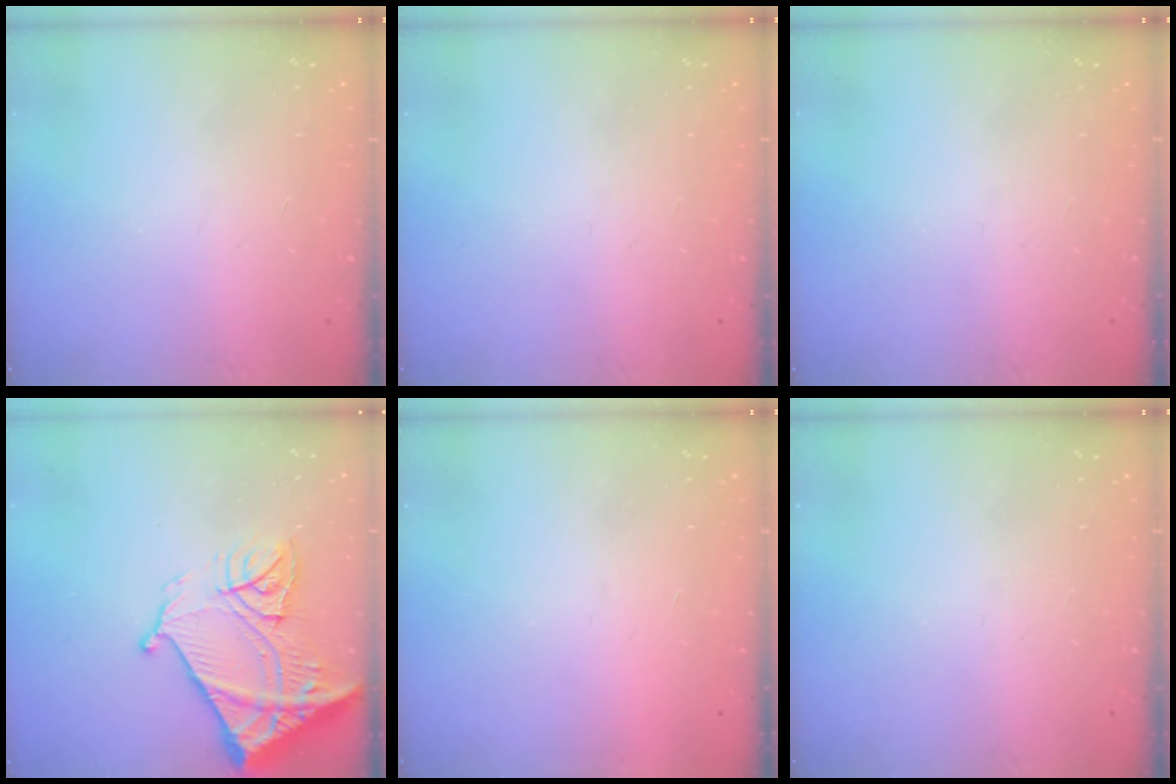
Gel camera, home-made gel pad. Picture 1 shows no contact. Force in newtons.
{"total": 0.0}
{"total": 0.0}
{"total": 19.3, "press": 19.2, "slide": 2.2}
{"total": 1.5, "press": 1.5, "slide": 0.1}
{"total": 0.0}